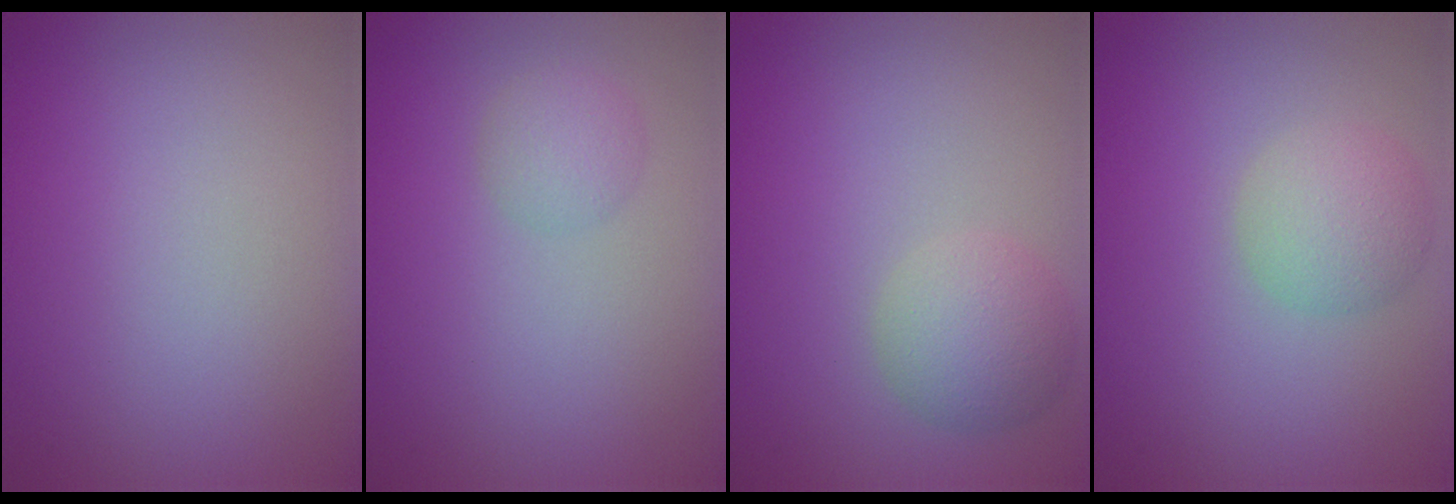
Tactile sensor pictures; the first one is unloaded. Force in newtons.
{"total": 1.6, "press": 1.6, "slide": 0.1}
{"total": 3.2, "press": 3.2, "slide": 0.1}
{"total": 3.0, "press": 3.0, "slide": 0.2}